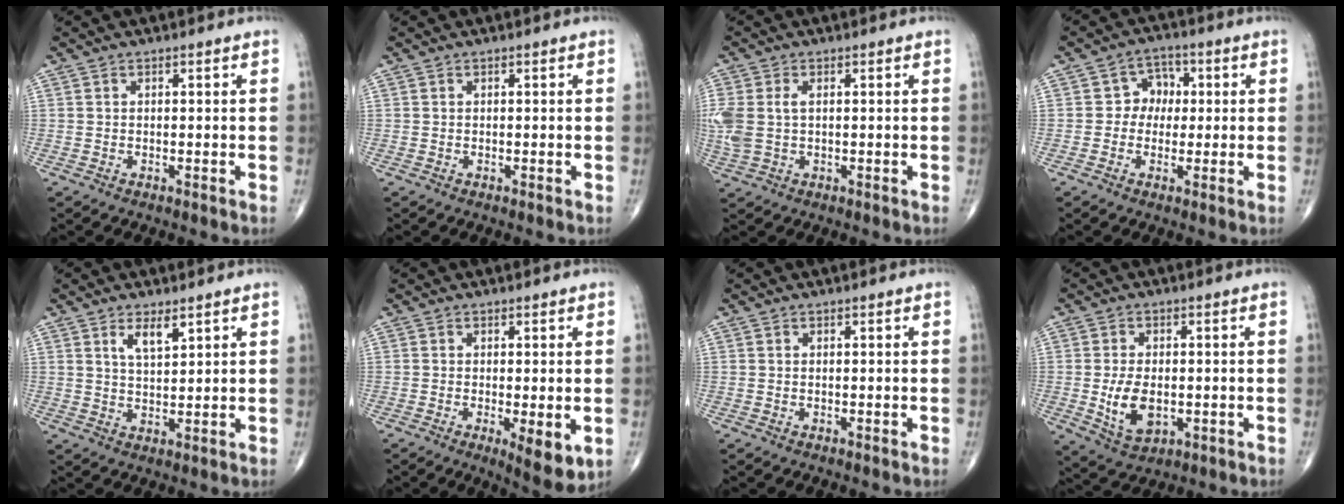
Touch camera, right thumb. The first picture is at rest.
{"total": 0.0}
{"total": 6.9, "force": [0.5, 4.3, 5.4], "torque": [-0.155, 0.012, 0.019]}
{"total": 5.4, "force": [0.3, 4.8, 2.4], "torque": [0.000, 0.012, -0.007]}
{"total": 4.2, "force": [2.5, 1.6, 3.0], "torque": [-0.046, -0.020, 0.047]}
{"total": 6.5, "force": [-1.5, 2.0, 6.0], "torque": [-0.089, -0.020, -0.020]}
{"total": 0.0}
{"total": 8.1, "force": [-1.1, 4.8, 6.4], "torque": [-0.108, -0.008, -0.009]}